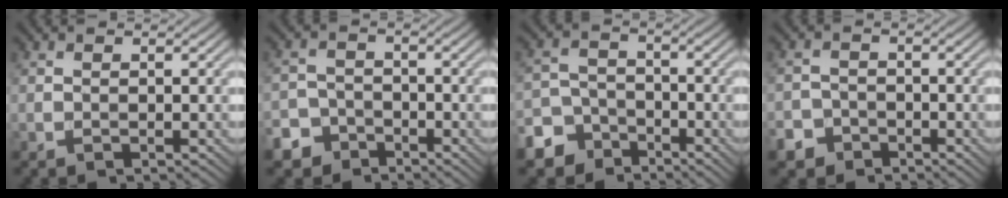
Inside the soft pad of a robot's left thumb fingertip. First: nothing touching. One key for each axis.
{"total": 4.8, "fx": -3.5, "fy": 3.2, "fz": 1.0, "tx": -0.013, "ty": 0.000, "tz": -0.074}
{"total": 6.4, "fx": -4.6, "fy": 4.2, "fz": 1.7, "tx": -0.035, "ty": -0.006, "tz": -0.103}
{"total": 4.0, "fx": -2.9, "fy": 2.7, "fz": 0.7, "tx": -0.007, "ty": -0.001, "tz": -0.055}